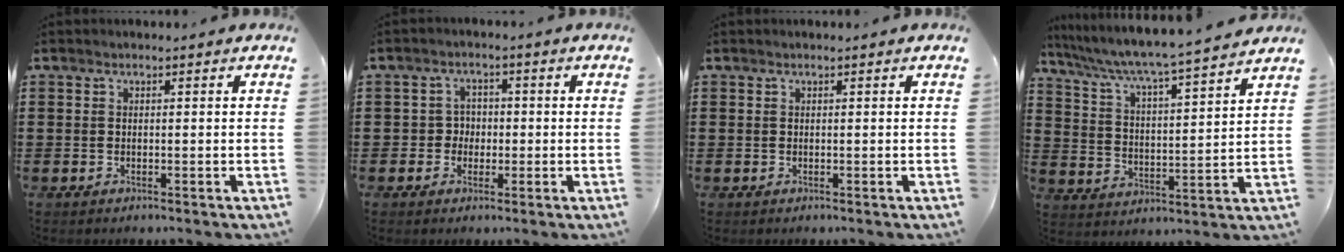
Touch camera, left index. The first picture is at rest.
{"total": 2.9, "force": [-0.6, 2.6, 1.0], "torque": [-0.030, 0.007, -0.018]}
{"total": 0.0}
{"total": 5.1, "force": [4.6, -0.5, 2.1], "torque": [-0.065, -0.040, 0.068]}